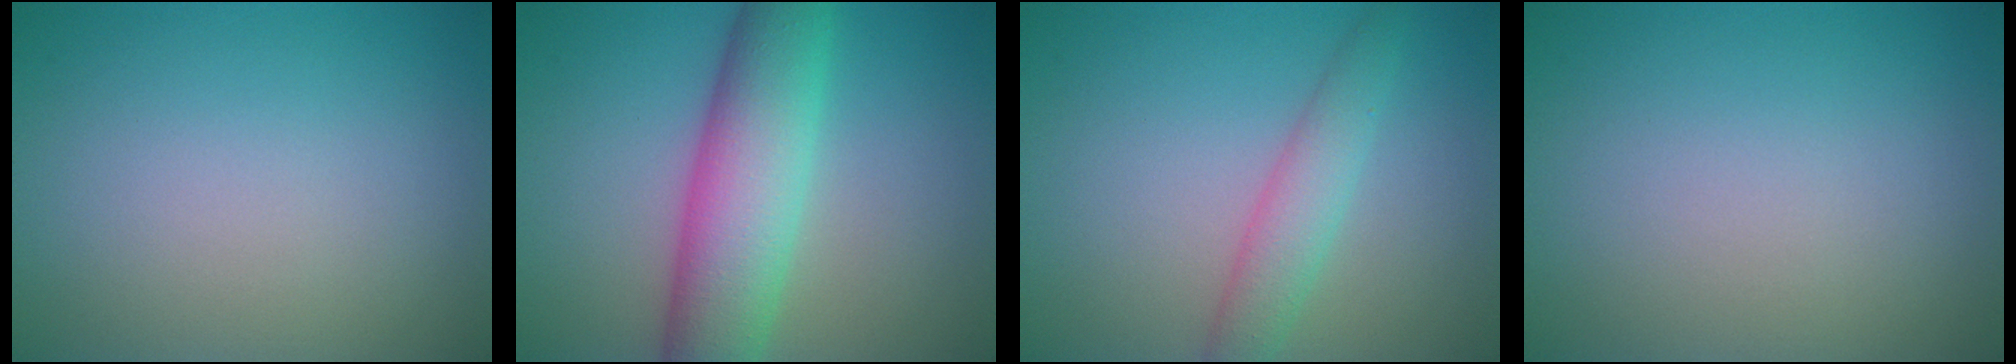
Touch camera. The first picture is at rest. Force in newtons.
{"total": 8.3, "press": 8.3, "slide": 0.3}
{"total": 3.0, "press": 3.0, "slide": 0.1}
{"total": 0.0}